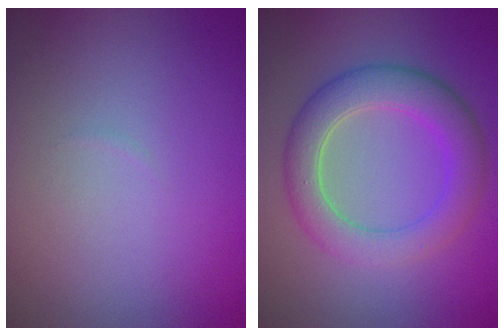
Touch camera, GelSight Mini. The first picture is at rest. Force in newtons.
{"total": 5.4, "press": 5.4, "slide": 0.3}